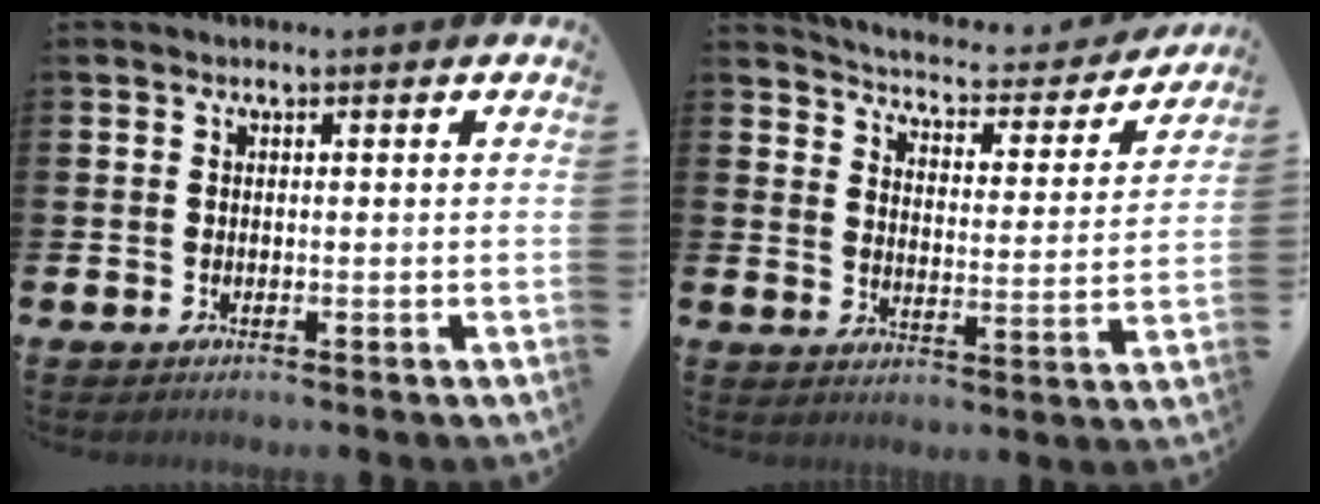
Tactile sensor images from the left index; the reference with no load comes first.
{"total": 4.5, "force": [4.3, 1.1, 1.0], "torque": [-0.040, -0.041, 0.064]}